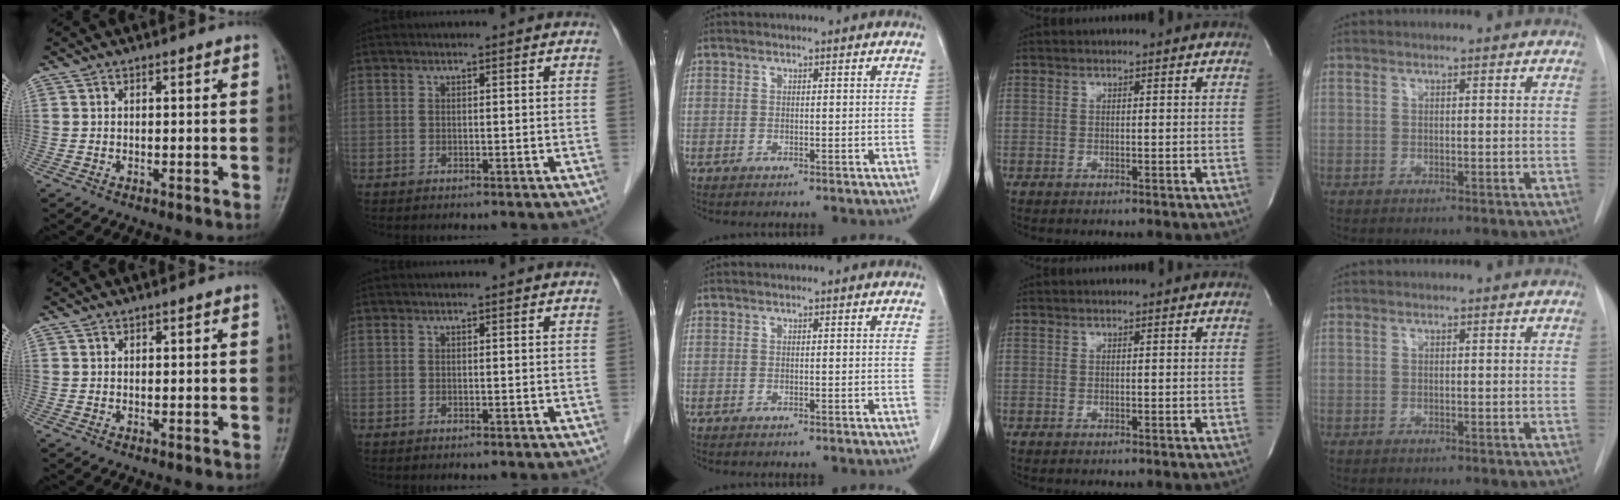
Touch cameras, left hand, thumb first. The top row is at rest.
{}